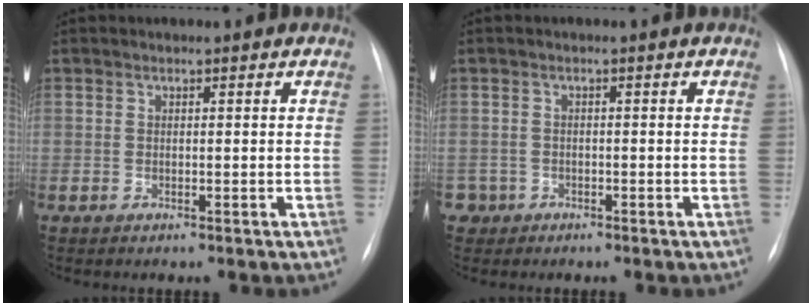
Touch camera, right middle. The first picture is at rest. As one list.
[{"total": 1.9, "force": [-1.1, 1.6, -0.4], "torque": [0.005, 0.009, -0.021]}]